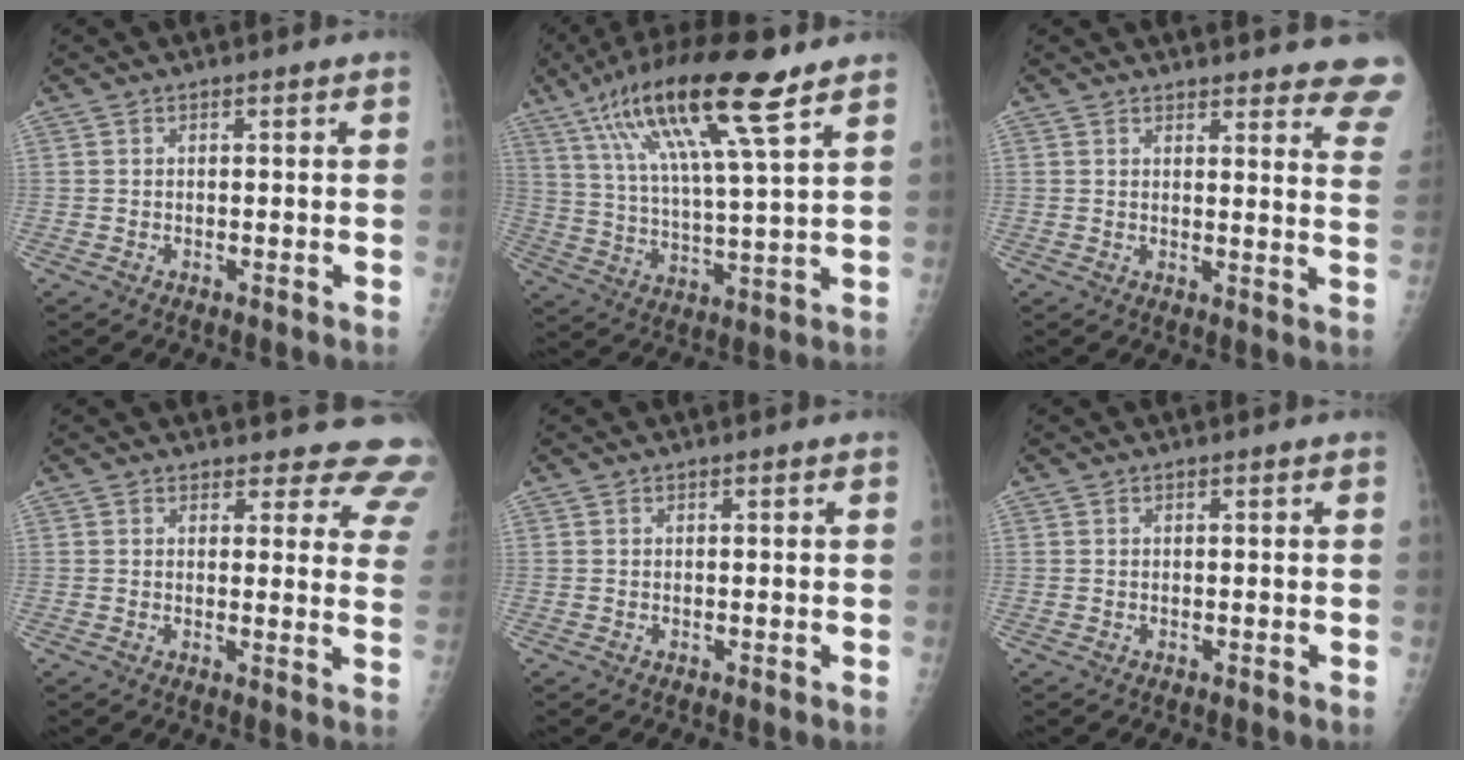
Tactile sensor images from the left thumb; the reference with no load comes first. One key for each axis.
{"total": 19.0, "fx": 10.7, "fy": 3.1, "fz": 15.5, "tx": -0.286, "ty": -0.023, "tz": 0.194}
{"total": 14.9, "fx": 14.1, "fy": 2.4, "fz": 4.4, "tx": -0.010, "ty": -0.107, "tz": 0.130}
{"total": 12.3, "fx": 11.5, "fy": 4.2, "fz": 1.8, "tx": 0.038, "ty": -0.081, "tz": 0.093}
{"total": 0.0}
{"total": 0.0}